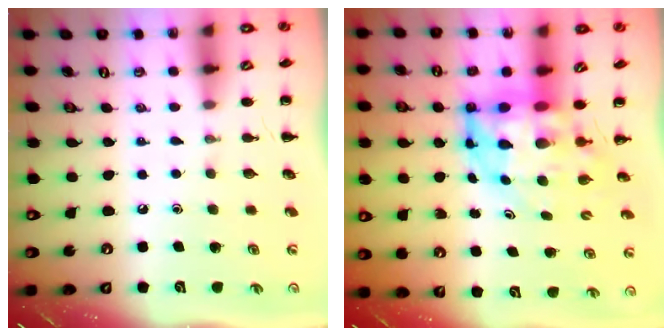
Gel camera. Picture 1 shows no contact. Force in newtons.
{"total": 8.2, "press": 7.9, "slide": 2.1}